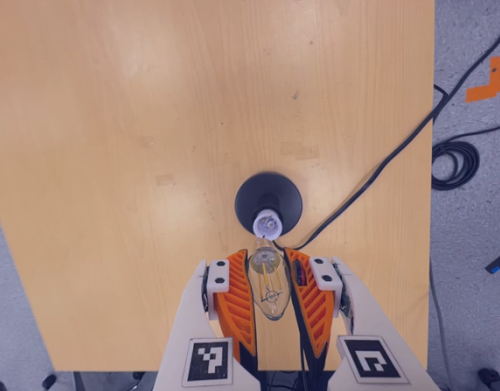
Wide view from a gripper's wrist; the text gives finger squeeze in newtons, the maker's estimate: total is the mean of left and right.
{"total": 21.2, "left": 22.9, "right": 19.5}